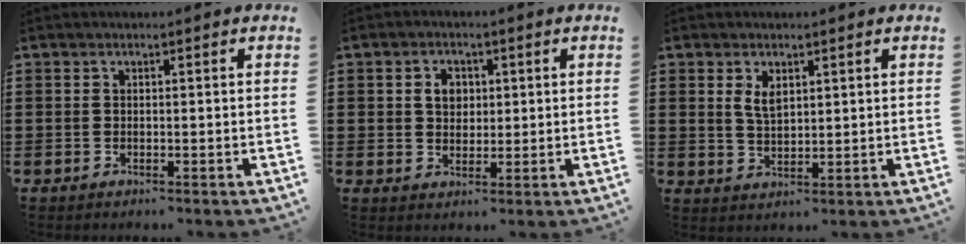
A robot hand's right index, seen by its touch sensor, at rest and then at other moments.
{"total": 3.5, "force": [0.7, 2.7, 2.0], "torque": [-0.049, 0.012, 0.011]}
{"total": 3.1, "force": [1.5, 1.5, 2.3], "torque": [-0.041, 0.000, 0.025]}